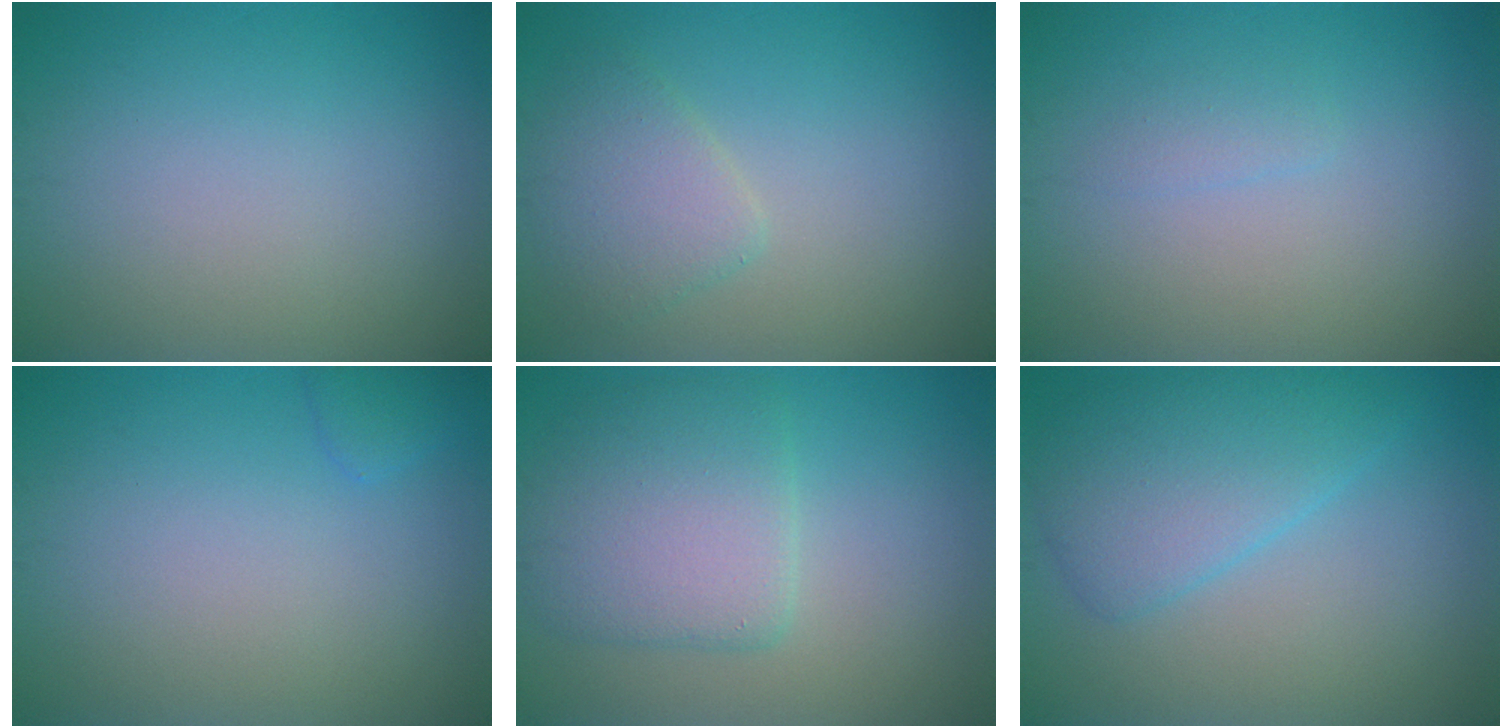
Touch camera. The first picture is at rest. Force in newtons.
{"total": 3.0, "press": 3.0, "slide": 0.2}
{"total": 0.8, "press": 0.8, "slide": 0.1}
{"total": 1.0, "press": 1.0, "slide": 0.1}
{"total": 5.5, "press": 5.5, "slide": 0.3}
{"total": 4.7, "press": 4.7, "slide": 0.3}